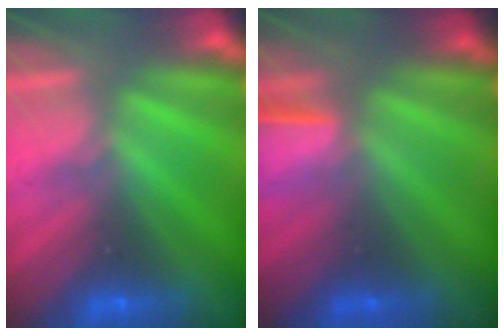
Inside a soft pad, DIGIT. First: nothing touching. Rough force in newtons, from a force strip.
{"total": 1.6}